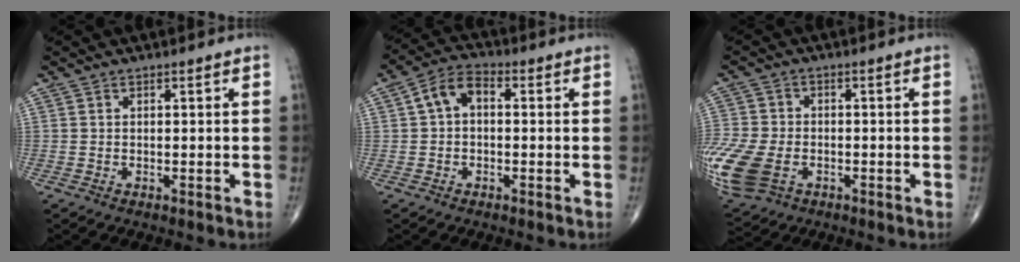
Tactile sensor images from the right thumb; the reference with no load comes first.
{"total": 6.2, "force": [0.6, 4.0, 4.7], "torque": [-0.078, 0.024, -0.002]}
{"total": 17.3, "force": [-5.6, 12.2, 10.9], "torque": [-0.301, -0.010, -0.096]}